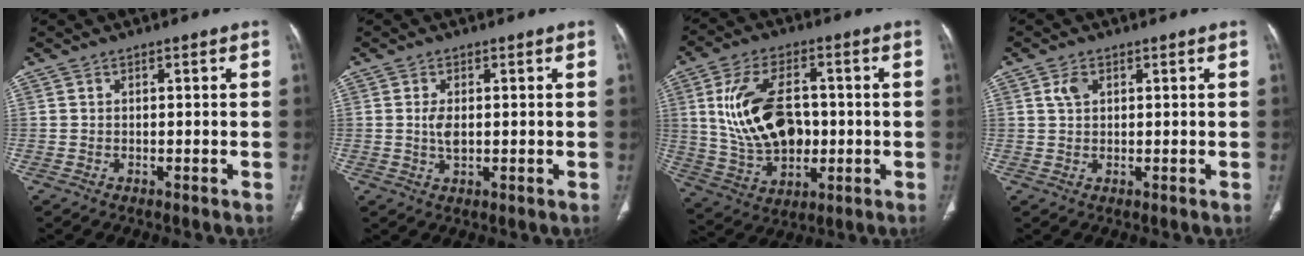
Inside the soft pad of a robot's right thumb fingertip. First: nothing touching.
{"total": 2.9, "force": [0.2, 1.4, 2.6], "torque": [-0.053, -0.003, 0.007]}
{"total": 16.7, "force": [1.0, 10.6, 12.9], "torque": [-0.217, 0.005, 0.032]}
{"total": 2.3, "force": [1.0, 1.4, 1.6], "torque": [-0.030, 0.003, 0.023]}